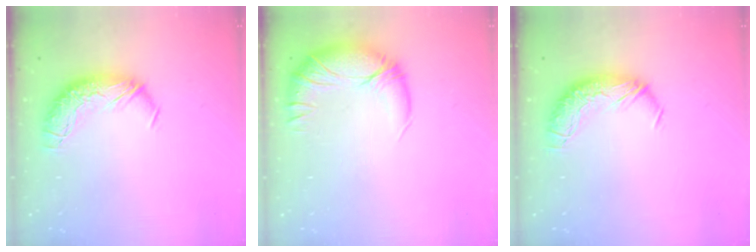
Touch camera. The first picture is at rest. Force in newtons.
{"total": 3.5, "press": 0.1, "slide": 3.5}
{"total": 0.0}